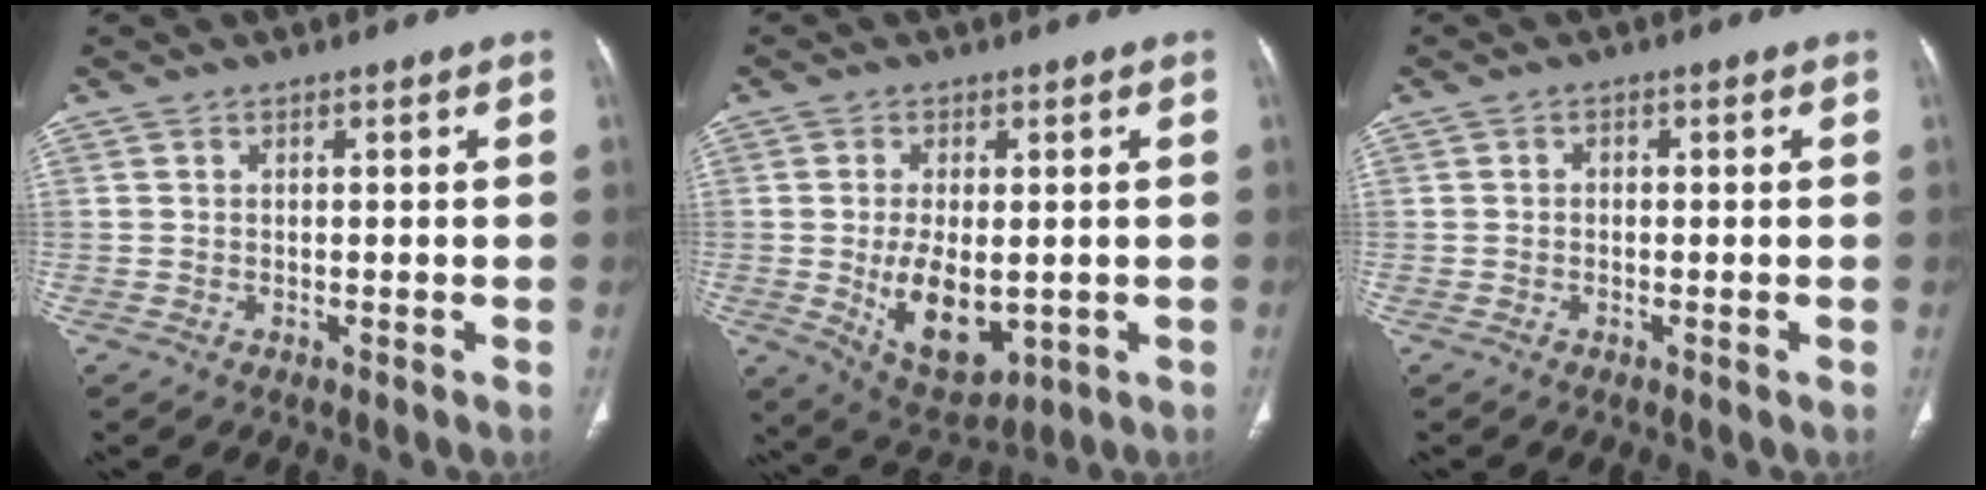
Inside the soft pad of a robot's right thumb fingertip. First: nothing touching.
{"total": 11.5, "force": [-1.4, 6.3, 9.5], "torque": [-0.147, -0.015, -0.002]}
{"total": 0.7, "force": [-0.1, 0.6, 0.4], "torque": [-0.001, 0.003, -0.006]}